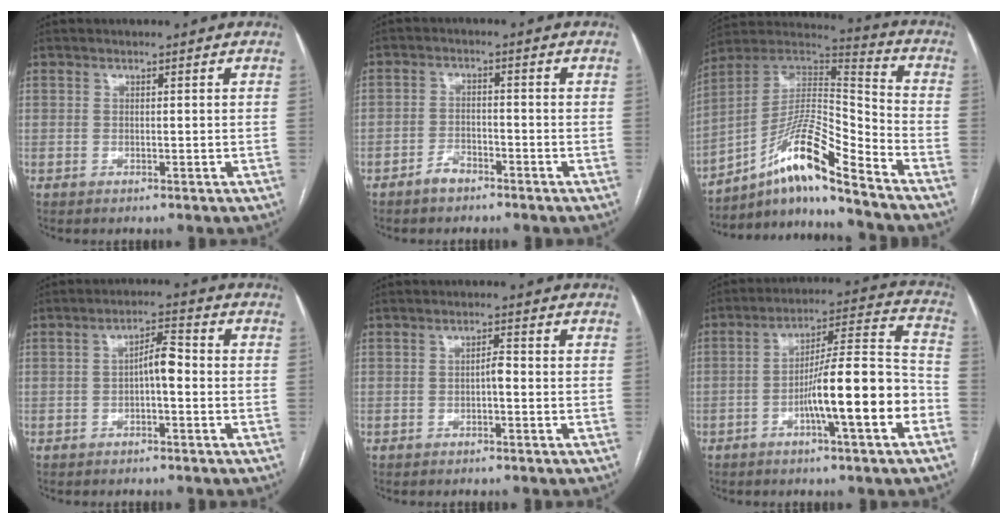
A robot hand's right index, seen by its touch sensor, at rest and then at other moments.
{"total": 3.0, "force": [-2.3, 1.6, 1.0], "torque": [-0.015, 0.007, -0.041]}
{"total": 15.2, "force": [-10.3, 1.0, 11.1], "torque": [-0.199, 0.023, -0.181]}
{"total": 4.2, "force": [-0.6, 1.2, 4.0], "torque": [-0.064, 0.018, -0.011]}
{"total": 1.6, "force": [-0.4, 0.5, 1.5], "torque": [-0.022, 0.004, -0.010]}
{"total": 14.2, "force": [-5.1, 0.8, 13.2], "torque": [-0.206, 0.016, -0.080]}